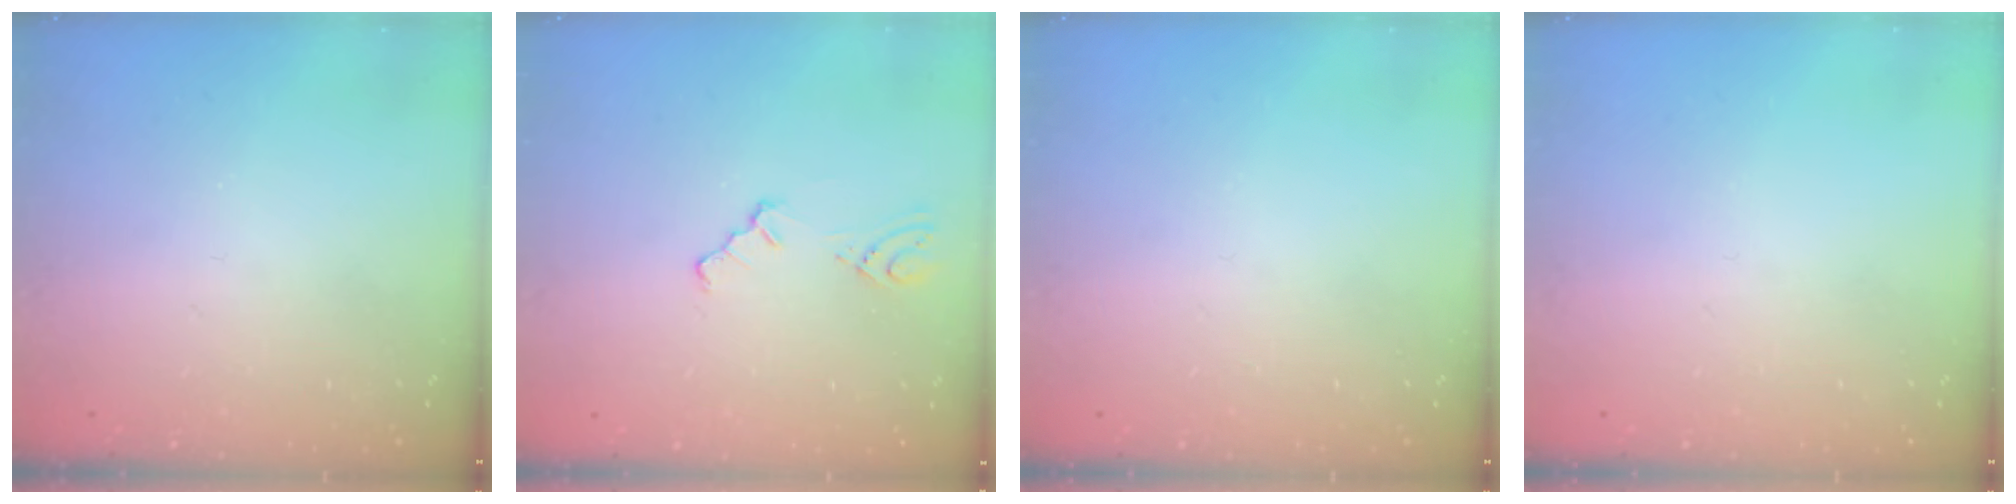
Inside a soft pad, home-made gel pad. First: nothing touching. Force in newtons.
{"total": 3.0, "press": 3.0, "slide": 0.4}
{"total": 0.0}
{"total": 0.0}